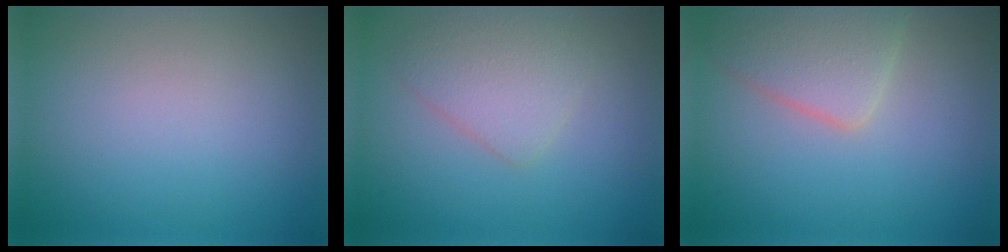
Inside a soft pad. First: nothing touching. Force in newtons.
{"total": 3.1, "press": 3.1, "slide": 0.2}
{"total": 4.0, "press": 4.0, "slide": 0.3}